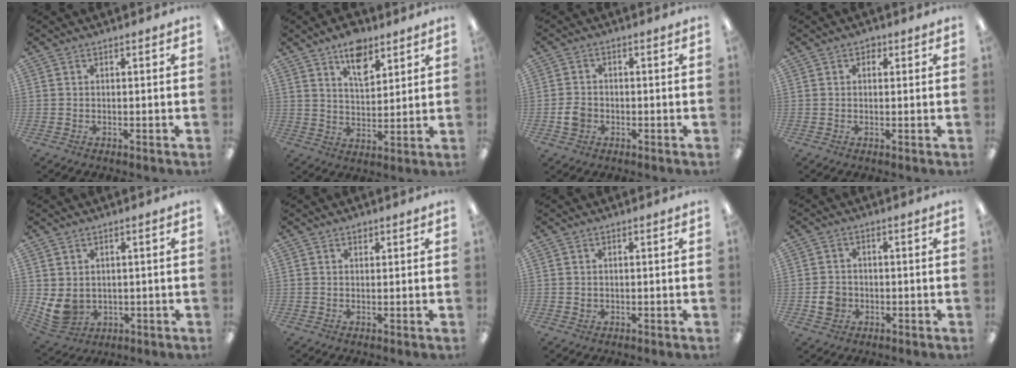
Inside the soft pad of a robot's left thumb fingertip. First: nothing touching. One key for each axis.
{"total": 9.4, "fx": 6.5, "fy": 4.8, "fz": 4.8, "tx": -0.063, "ty": -0.033, "tz": 0.112}
{"total": 3.8, "fx": -1.3, "fy": 3.1, "fz": 1.7, "tx": -0.034, "ty": 0.005, "tz": -0.024}
{"total": 1.5, "fx": 0.6, "fy": 1.2, "fz": 0.6, "tx": 0.003, "ty": -0.002, "tz": 0.006}
{"total": 5.9, "fx": 0.8, "fy": 5.0, "fz": 3.0, "tx": -0.075, "ty": -0.008, "tz": 0.017}
{"total": 1.2, "fx": 0.8, "fy": 0.8, "fz": 0.2, "tx": 0.004, "ty": -0.002, "tz": 0.014}
{"total": 0.8, "fx": 0.1, "fy": 0.7, "fz": -0.1, "tx": 0.001, "ty": 0.003, "tz": 0.001}
{"total": 4.2, "fx": -1.2, "fy": 3.8, "fz": 1.5, "tx": -0.015, "ty": 0.004, "tz": -0.019}